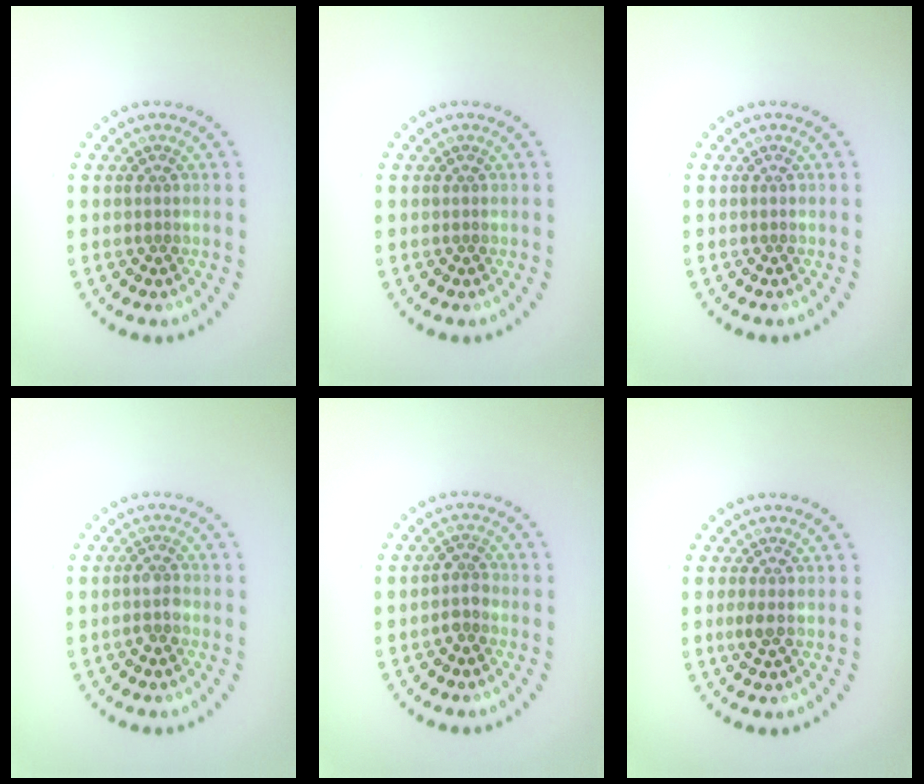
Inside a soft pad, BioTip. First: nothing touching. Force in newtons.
{"total": 0.0}
{"total": 0.0}
{"total": 1.5, "press": 1.3, "slide": 0.9}
{"total": 1.6, "press": 1.3, "slide": 0.9}
{"total": 1.1, "press": 1.0, "slide": 0.3}